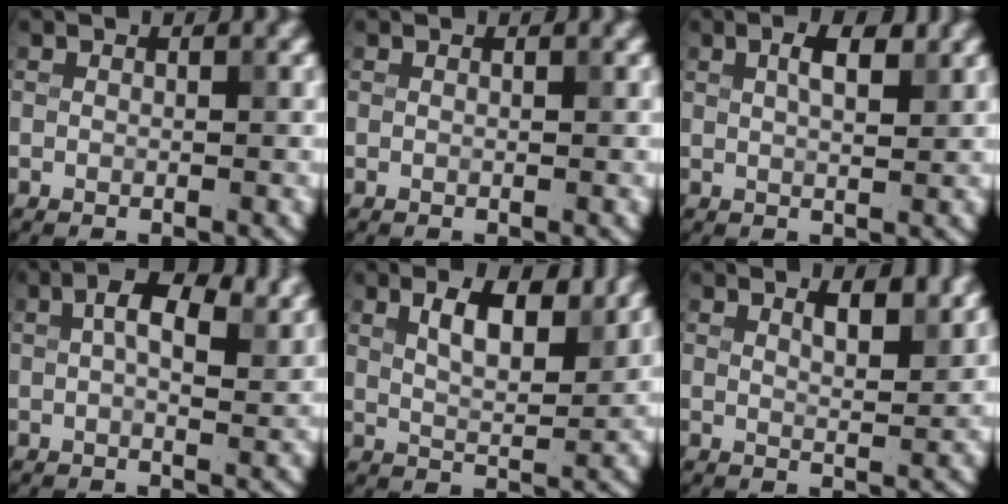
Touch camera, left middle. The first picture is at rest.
{"total": 0.0}
{"total": 2.7, "force": [1.3, 0.8, 2.2], "torque": [-0.037, 0.006, 0.022]}
{"total": 5.7, "force": [2.2, 2.7, 4.5], "torque": [-0.077, 0.007, 0.026]}
{"total": 4.8, "force": [2.5, 1.7, 3.6], "torque": [-0.067, 0.000, 0.044]}
{"total": 3.0, "force": [2.1, 0.9, 2.0], "torque": [-0.021, 0.003, 0.026]}